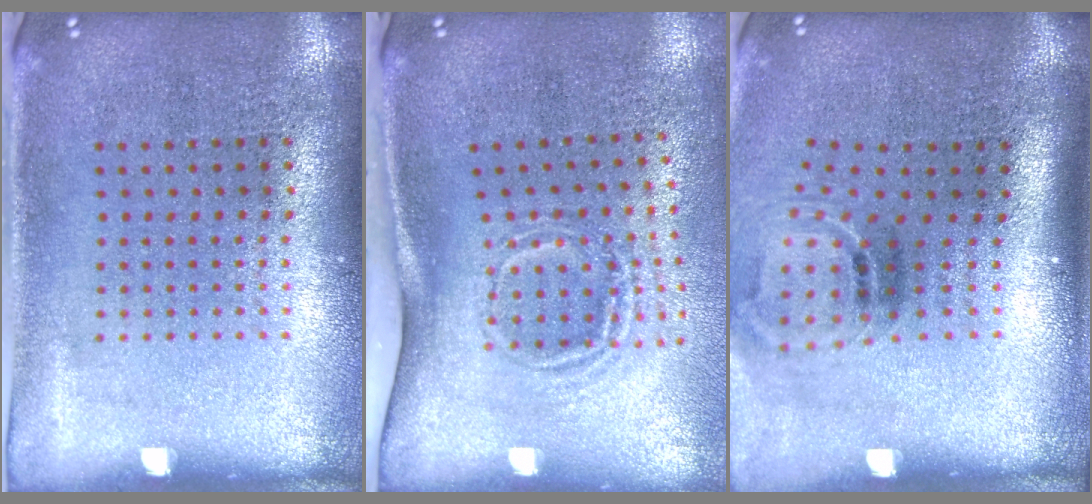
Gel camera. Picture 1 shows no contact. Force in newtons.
{"total": 1.9, "press": 1.2, "slide": 1.4}
{"total": 1.8, "press": 1.1, "slide": 1.5}